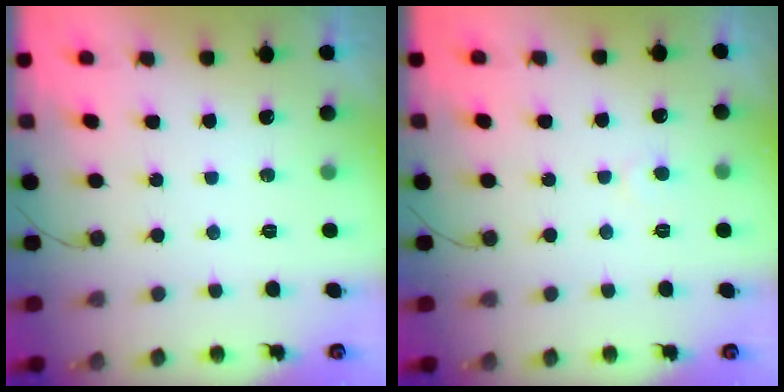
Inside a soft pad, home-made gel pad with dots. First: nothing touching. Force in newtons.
{"total": 3.7, "press": 3.7, "slide": 0.3}